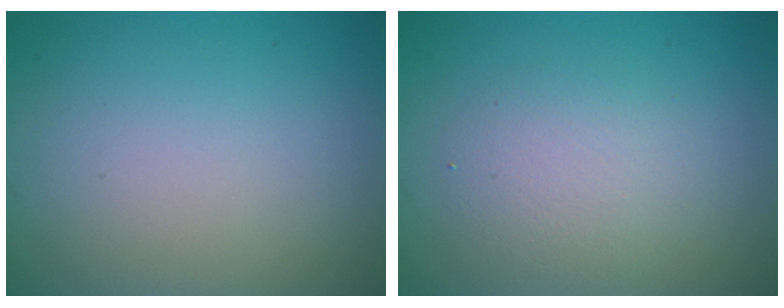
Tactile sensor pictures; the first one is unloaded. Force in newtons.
{"total": 2.6, "press": 2.6, "slide": 0.2}